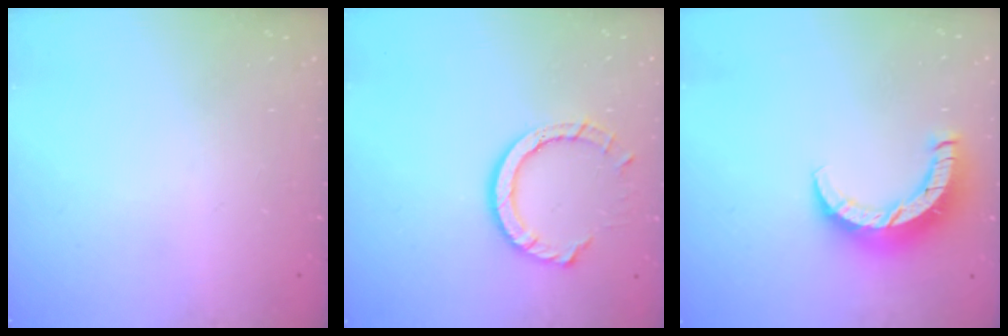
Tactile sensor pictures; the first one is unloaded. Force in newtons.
{"total": 9.4, "press": 9.3, "slide": 0.7}
{"total": 9.7, "press": 9.7, "slide": 0.2}